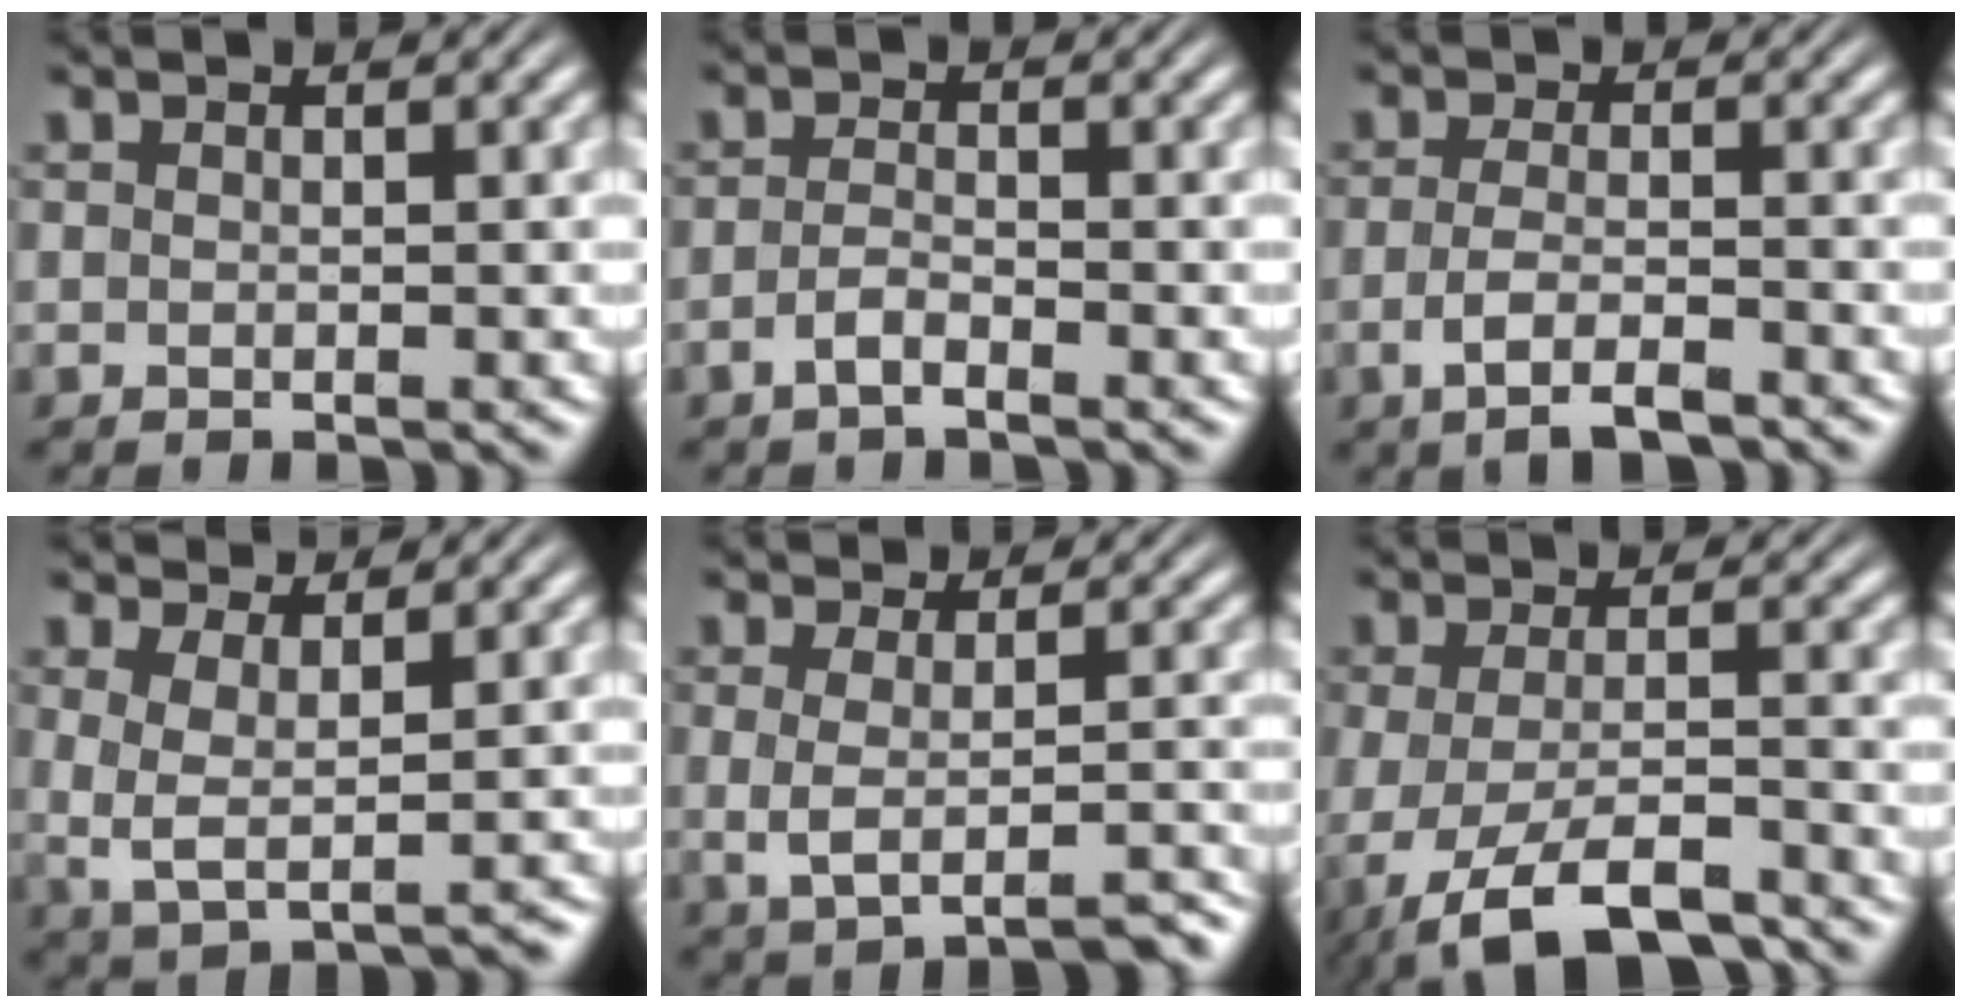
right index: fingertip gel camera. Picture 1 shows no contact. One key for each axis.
{"total": 1.9, "fx": -1.5, "fy": 0.6, "fz": 0.9, "tx": -0.024, "ty": 0.000, "tz": -0.029}
{"total": 3.3, "fx": -2.4, "fy": 1.0, "fz": 2.1, "tx": -0.041, "ty": -0.003, "tz": -0.040}
{"total": 3.8, "fx": 1.1, "fy": 2.4, "fz": 2.8, "tx": -0.064, "ty": -0.008, "tz": 0.026}
{"total": 3.1, "fx": -1.5, "fy": 1.0, "fz": 2.5, "tx": -0.046, "ty": -0.007, "tz": -0.020}
{"total": 7.9, "fx": -5.3, "fy": 3.4, "fz": 4.8, "tx": -0.106, "ty": -0.035, "tz": -0.067}